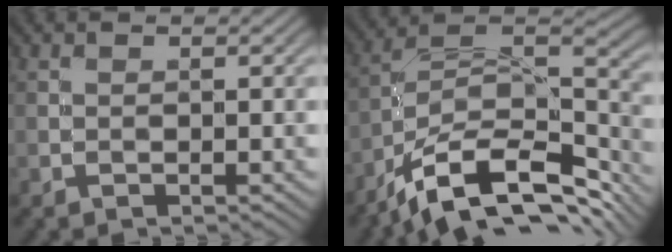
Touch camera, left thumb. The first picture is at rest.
{"total": 14.8, "force": [-9.7, 5.8, 9.6], "torque": [-0.198, -0.007, -0.162]}